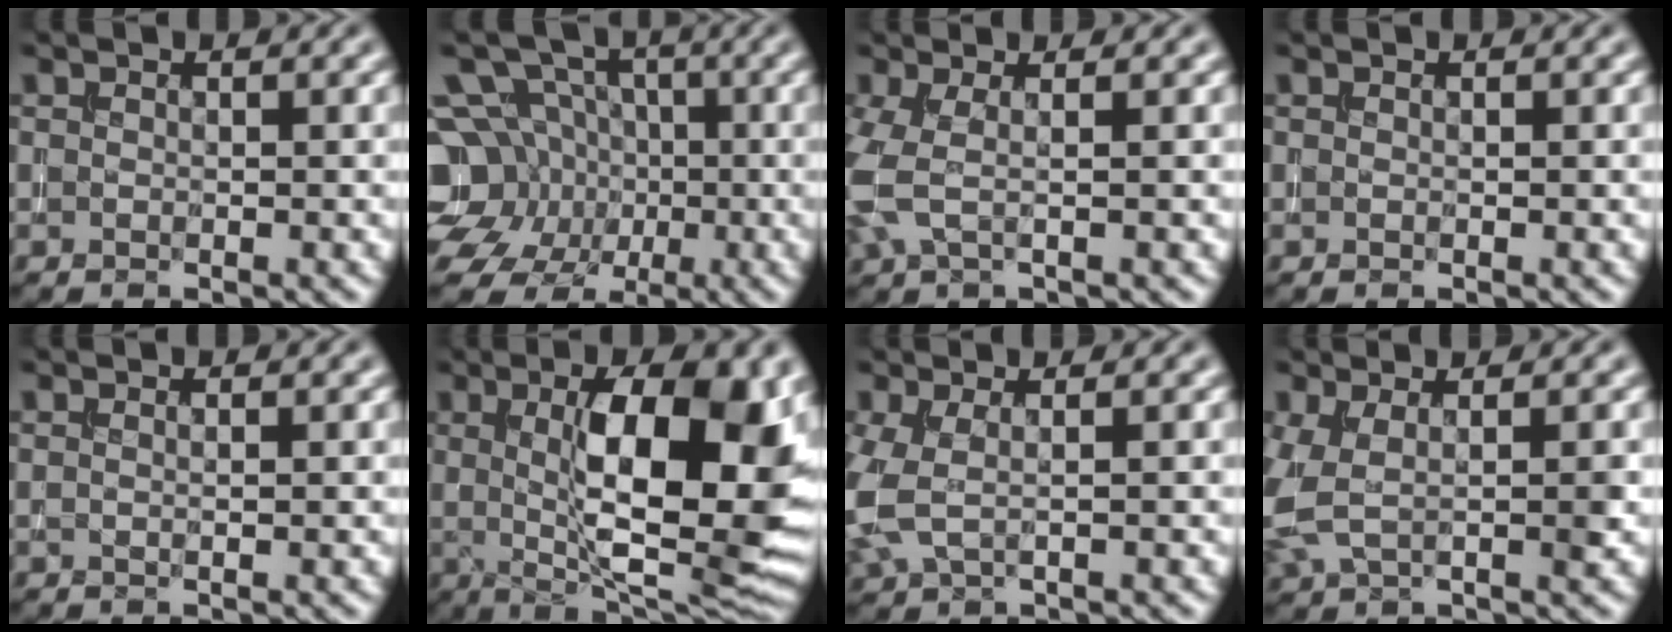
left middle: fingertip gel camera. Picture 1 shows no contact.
{"total": 11.9, "force": [-2.0, 11.0, 4.0], "torque": [-0.103, 0.016, -0.062]}
{"total": 2.5, "force": [0.0, 0.8, 2.4], "torque": [-0.065, 0.002, -0.005]}
{"total": 0.0}
{"total": 1.2, "force": [0.6, 0.6, 0.9], "torque": [0.000, 0.000, -0.002]}
{"total": 13.6, "force": [1.9, 4.7, 12.6], "torque": [-0.172, 0.000, 0.031]}
{"total": 2.7, "force": [0.1, 1.3, 2.4], "torque": [-0.071, 0.002, 0.000]}
{"total": 3.6, "force": [0.4, 1.6, 3.2], "torque": [-0.081, 0.000, 0.006]}